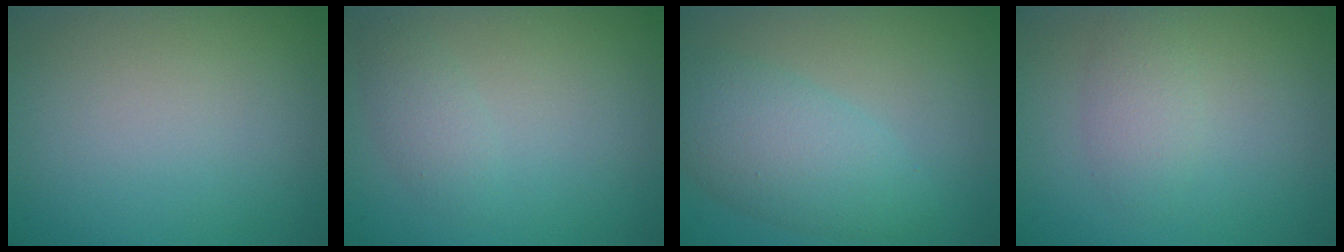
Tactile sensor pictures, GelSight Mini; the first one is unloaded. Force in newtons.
{"total": 1.6, "press": 1.6, "slide": 0.0}
{"total": 5.2, "press": 5.2, "slide": 0.1}
{"total": 1.9, "press": 1.9, "slide": 0.1}